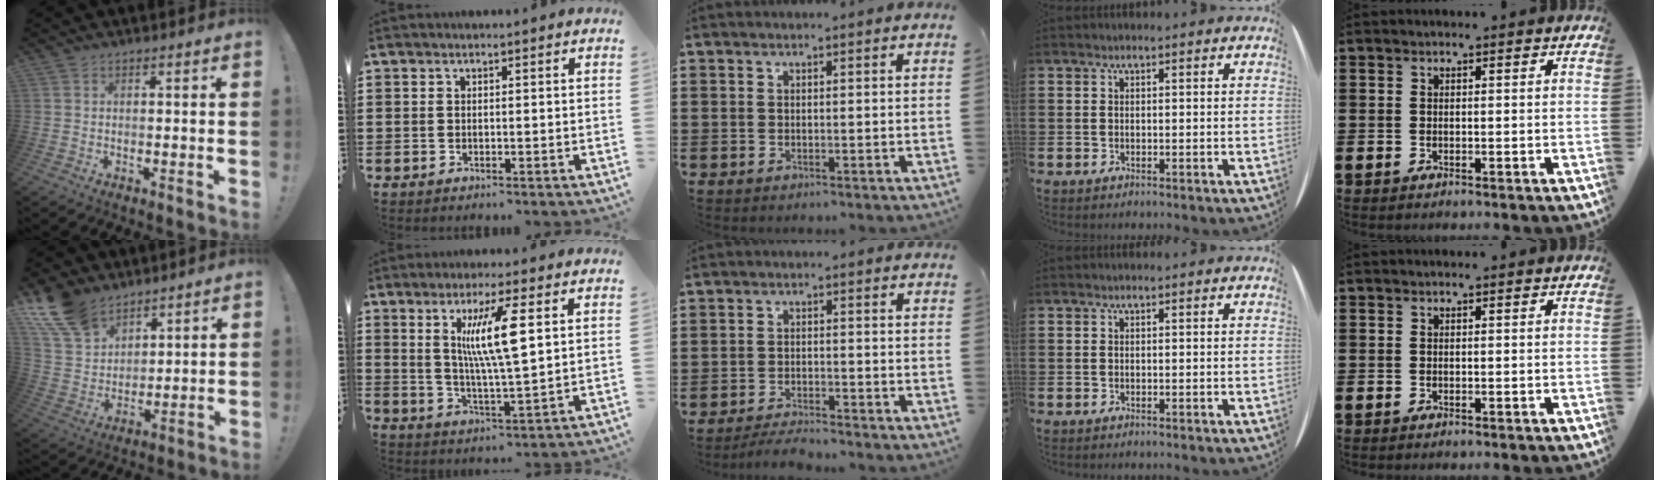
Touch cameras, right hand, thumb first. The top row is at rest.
{"thumb": {"total": 13.9, "force": [10.3, 7.8, 5.2], "torque": [-0.115, -0.060, 0.202]}, "index": {"total": 9.7, "force": [3.1, 1.5, 9.1], "torque": [-0.173, 0.002, 0.047]}, "middle": {"total": 2.9, "force": [-2.8, 0.1, 0.6], "torque": [-0.013, 0.002, -0.056]}}